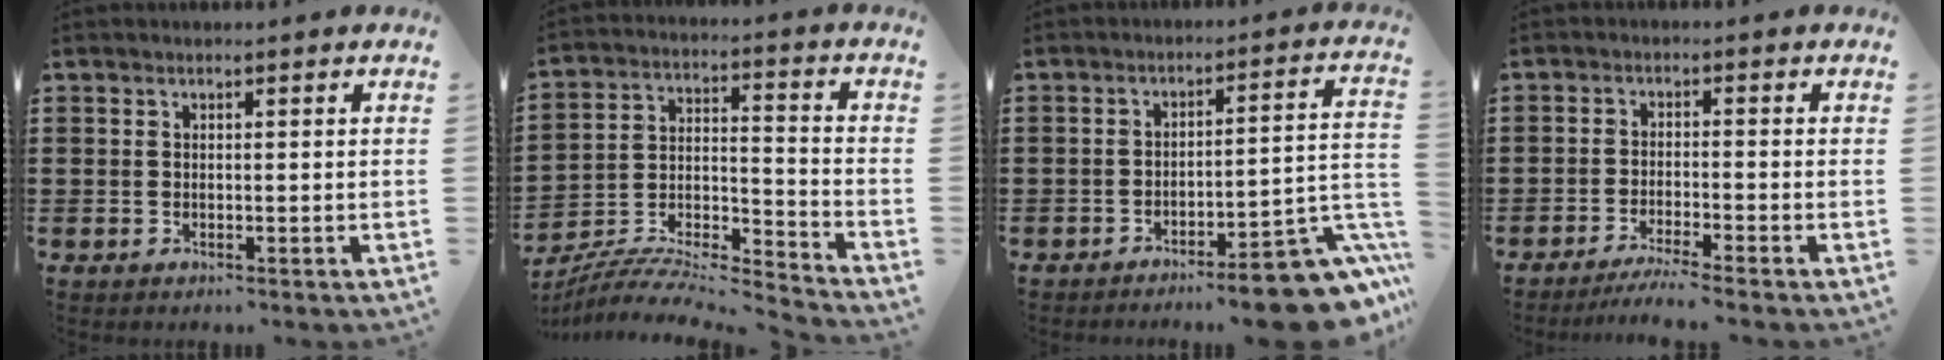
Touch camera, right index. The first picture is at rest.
{"total": 6.7, "force": [-6.2, 0.4, 2.4], "torque": [-0.053, -0.016, -0.129]}
{"total": 10.0, "force": [-7.8, 1.3, 6.1], "torque": [-0.076, 0.017, -0.144]}
{"total": 2.8, "force": [-2.5, -0.5, 1.1], "torque": [-0.020, -0.003, -0.049]}